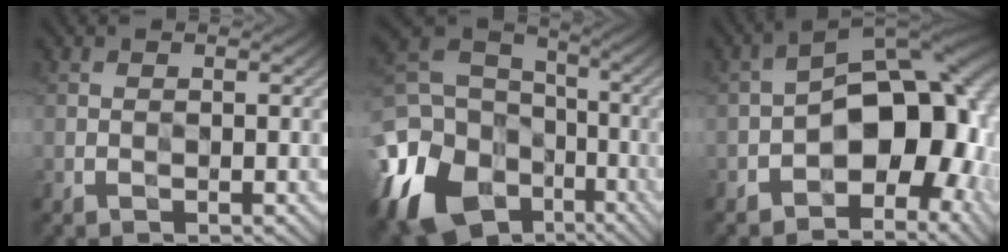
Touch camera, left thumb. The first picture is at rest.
{"total": 19.9, "force": [-9.4, 14.7, 9.6], "torque": [-0.286, -0.046, -0.141]}
{"total": 13.9, "force": [-3.8, 8.3, 10.5], "torque": [-0.116, 0.004, -0.071]}